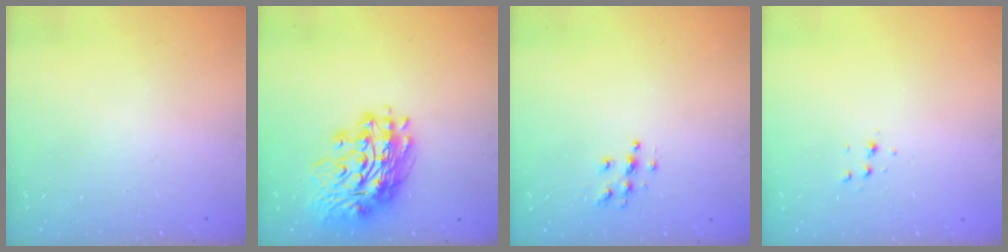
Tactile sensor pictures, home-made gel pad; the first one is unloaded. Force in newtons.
{"total": 17.0, "press": 16.8, "slide": 2.5}
{"total": 5.7, "press": 5.7, "slide": 0.5}
{"total": 3.8, "press": 3.7, "slide": 1.1}